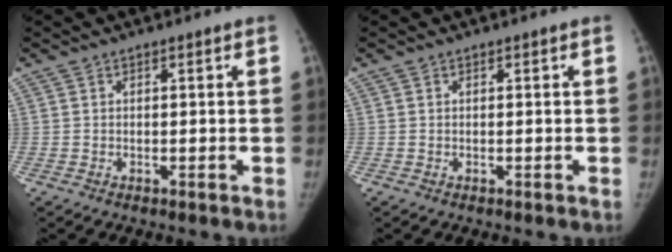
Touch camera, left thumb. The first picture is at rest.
{"total": 0.0}